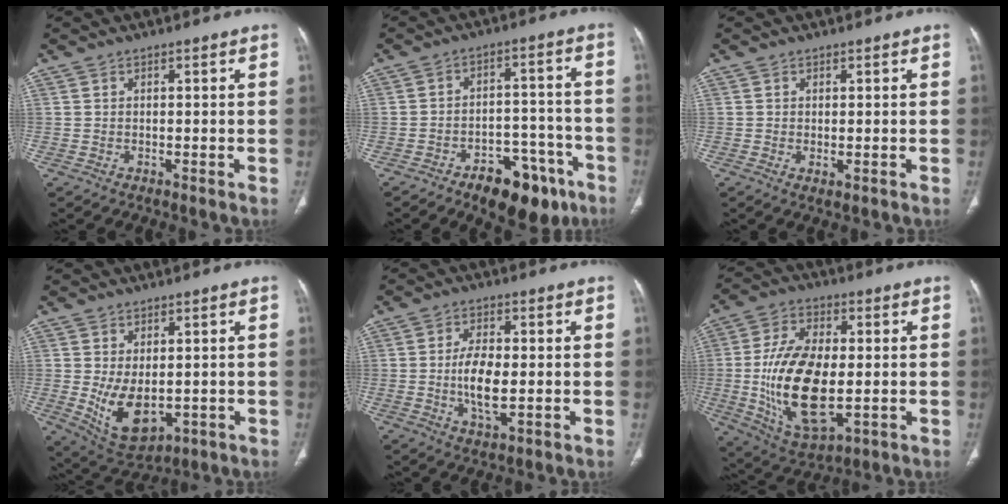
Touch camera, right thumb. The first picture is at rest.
{"total": 13.9, "force": [-8.7, 7.0, 8.3], "torque": [-0.077, 0.066, -0.121]}
{"total": 1.2, "force": [-0.2, 0.6, 1.0], "torque": [-0.021, -0.005, 0.001]}
{"total": 9.8, "force": [-1.1, 5.9, 7.8], "torque": [-0.124, -0.014, 0.007]}
{"total": 7.6, "force": [-0.7, 3.4, 6.8], "torque": [-0.130, -0.004, -0.013]}
{"total": 19.3, "force": [-1.7, 10.1, 16.4], "torque": [-0.303, -0.006, -0.017]}